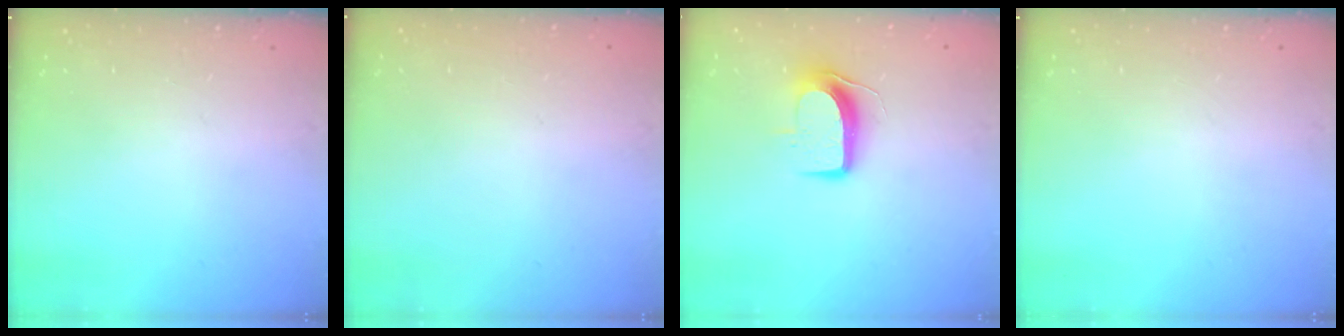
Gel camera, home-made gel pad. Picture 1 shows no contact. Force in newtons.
{"total": 0.0}
{"total": 8.9, "press": 8.9, "slide": 0.3}
{"total": 0.0}